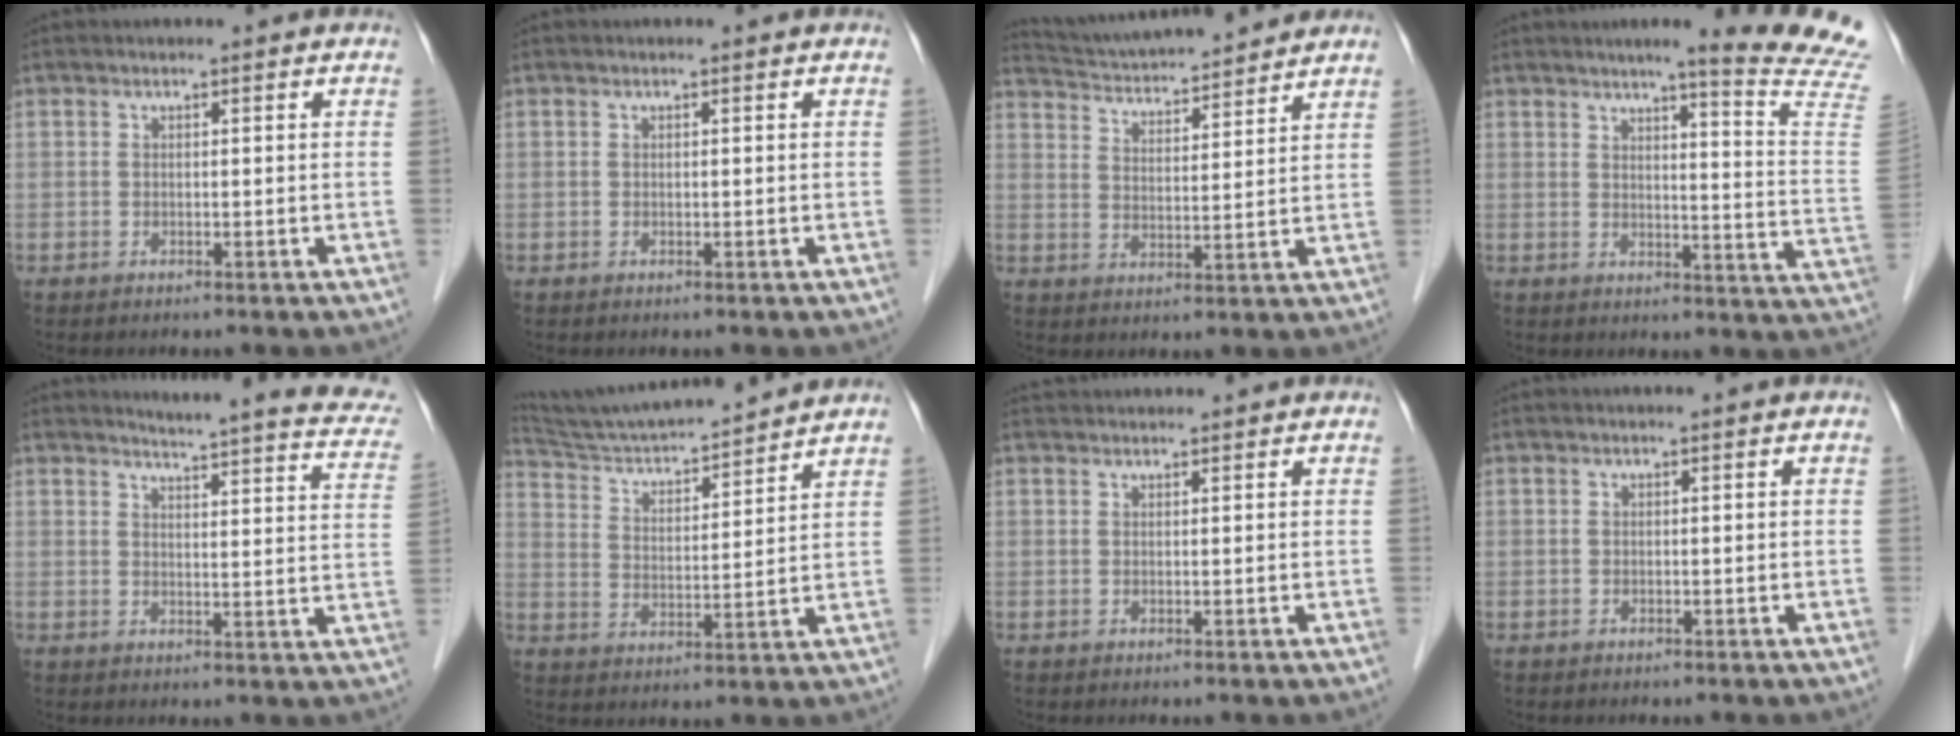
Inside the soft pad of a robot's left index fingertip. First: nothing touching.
{"total": 0.0}
{"total": 14.2, "force": [13.4, 1.1, 4.7], "torque": [-0.086, 0.018, 0.209]}
{"total": 15.7, "force": [13.7, -2.0, 7.6], "torque": [-0.096, -0.099, 0.143]}
{"total": 18.0, "force": [16.7, 1.6, 6.5], "torque": [-0.077, -0.059, 0.176]}
{"total": 15.6, "force": [14.7, 0.6, 5.4], "torque": [-0.101, 0.008, 0.240]}
{"total": 0.8, "force": [0.8, 0.1, 0.1], "torque": [-0.004, 0.018, 0.017]}
{"total": 0.0}